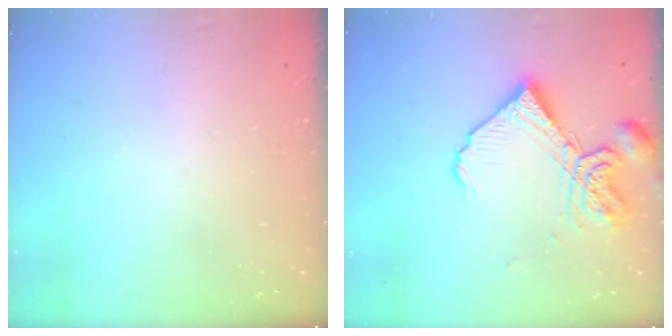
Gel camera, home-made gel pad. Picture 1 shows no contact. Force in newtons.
{"total": 13.7, "press": 13.6, "slide": 1.7}